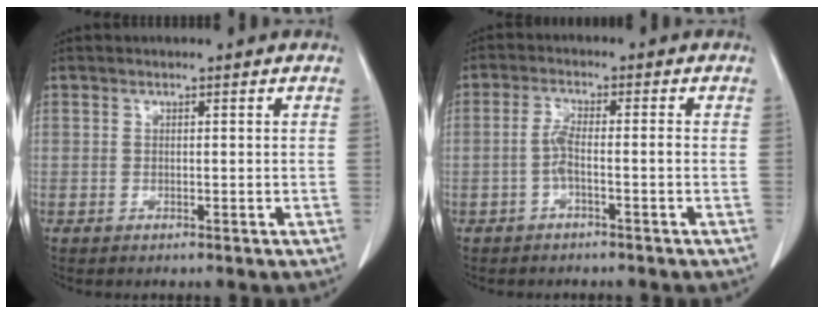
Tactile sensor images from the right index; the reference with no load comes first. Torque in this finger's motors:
{"motor_torque": [0.58, -0.31, 0.24, 0.08]}